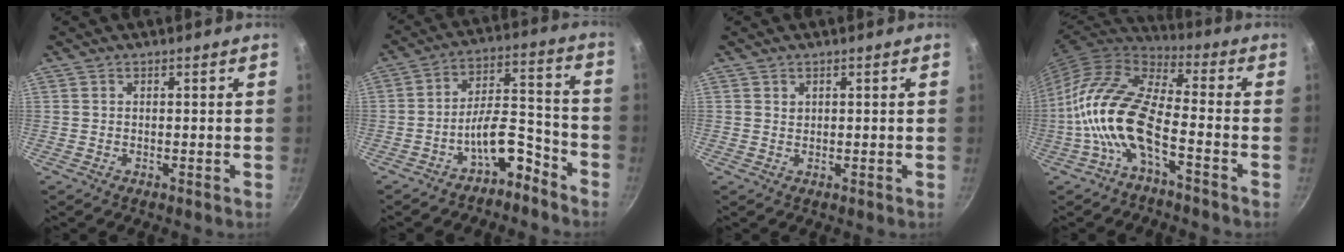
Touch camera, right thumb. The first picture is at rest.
{"total": 9.8, "force": [-6.6, 4.4, 5.7], "torque": [-0.065, 0.092, -0.102]}
{"total": 0.8, "force": [0.4, 0.6, 0.2], "torque": [-0.001, -0.001, 0.007]}
{"total": 15.3, "force": [-5.2, 6.6, 12.8], "torque": [-0.252, 0.046, -0.115]}